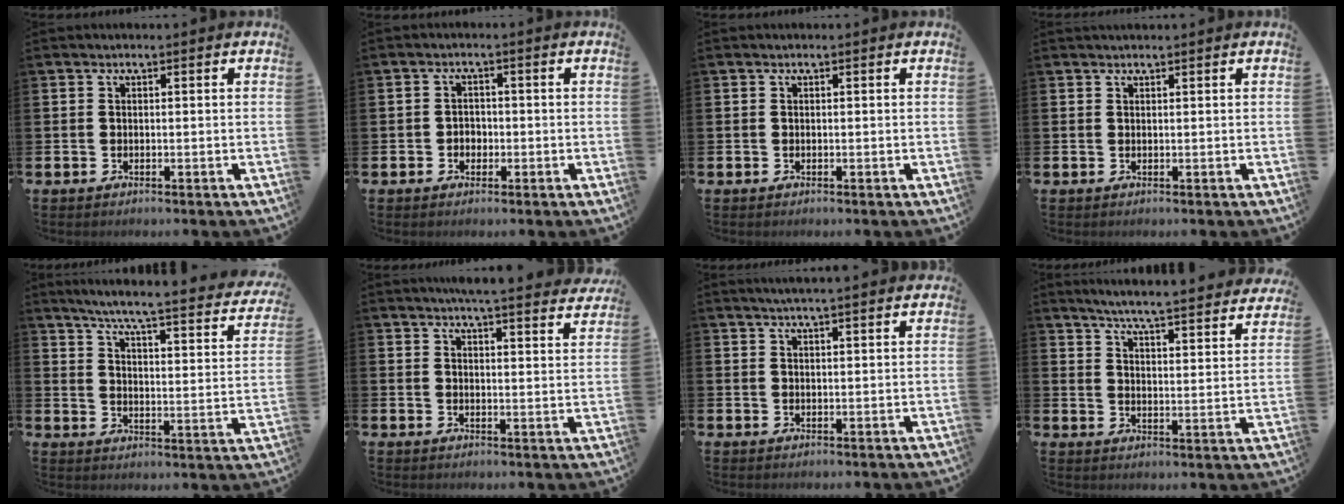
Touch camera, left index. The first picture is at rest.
{"total": 1.8, "force": [-0.6, 1.6, 0.6], "torque": [-0.006, 0.002, -0.016]}
{"total": 0.0}
{"total": 0.7, "force": [0.7, 0.0, 0.1], "torque": [-0.001, 0.000, 0.012]}
{"total": 5.8, "force": [5.1, 0.1, 2.9], "torque": [-0.075, -0.048, 0.075]}
{"total": 5.7, "force": [5.5, -0.1, 1.5], "torque": [-0.032, -0.027, 0.096]}
{"total": 3.1, "force": [2.9, -0.3, 0.9], "torque": [-0.021, -0.007, 0.053]}
{"total": 5.6, "force": [5.4, -0.2, 1.7], "torque": [-0.050, -0.049, 0.088]}